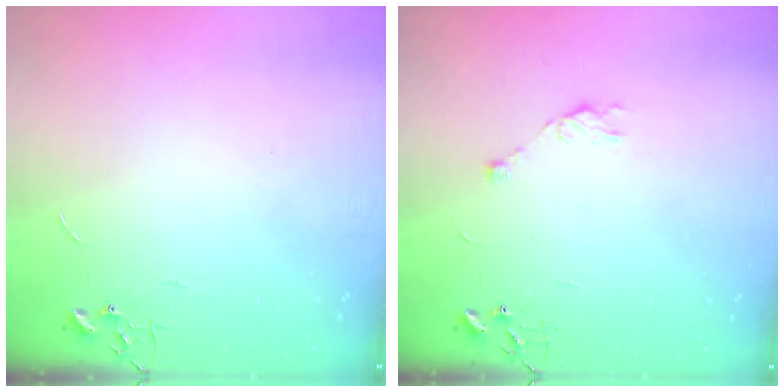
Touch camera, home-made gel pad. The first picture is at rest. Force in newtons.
{"total": 5.8, "press": 5.7, "slide": 1.2}